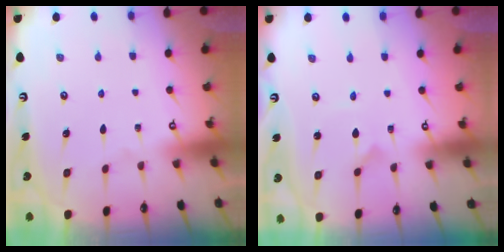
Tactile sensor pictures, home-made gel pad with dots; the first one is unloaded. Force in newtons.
{"total": 0.0}